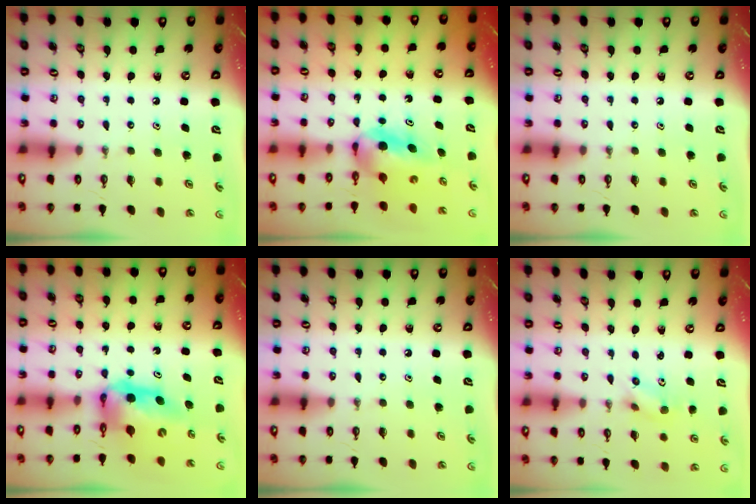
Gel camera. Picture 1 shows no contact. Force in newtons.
{"total": 6.0, "press": 5.3, "slide": 2.9}
{"total": 0.0}
{"total": 7.5, "press": 7.5, "slide": 0.8}
{"total": 0.0}
{"total": 2.8, "press": 2.6, "slide": 1.1}